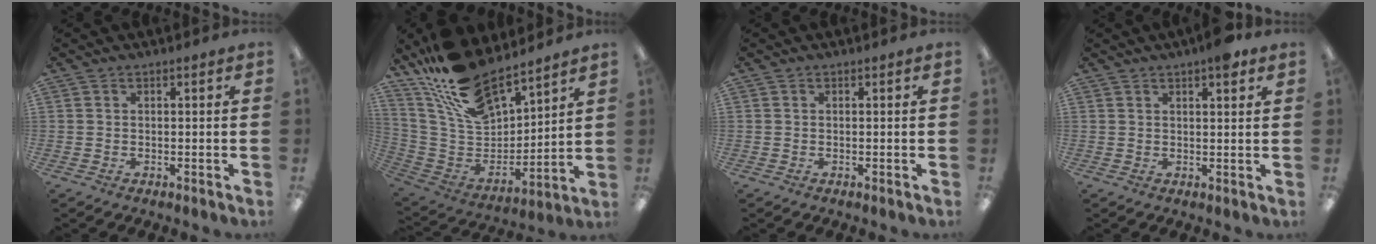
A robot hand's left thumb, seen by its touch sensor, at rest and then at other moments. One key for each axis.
{"total": 19.4, "fx": 16.0, "fy": 7.2, "fz": 8.2, "tx": -0.176, "ty": -0.103, "tz": 0.290}
{"total": 0.0}
{"total": 4.3, "fx": 2.9, "fy": 0.9, "fz": 3.0, "tx": -0.041, "ty": -0.009, "tz": 0.045}